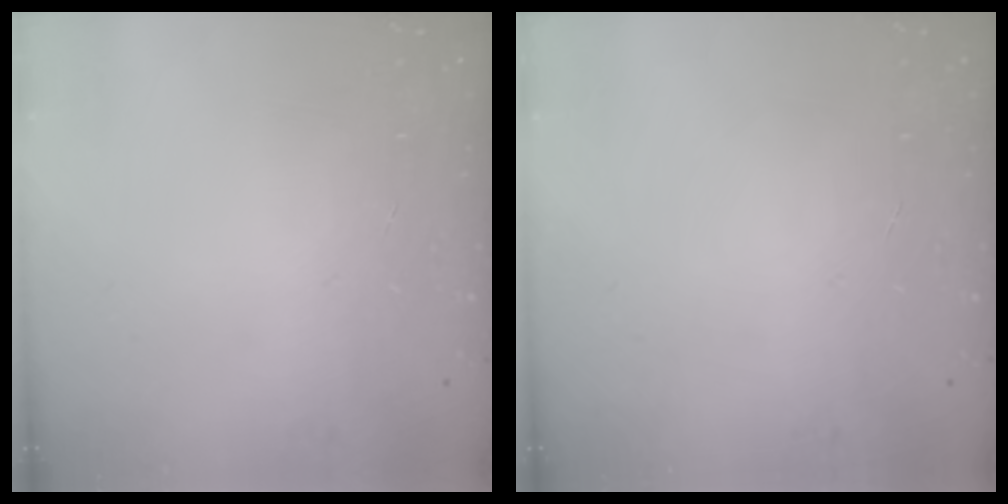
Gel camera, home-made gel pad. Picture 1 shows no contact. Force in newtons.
{"total": 0.0}